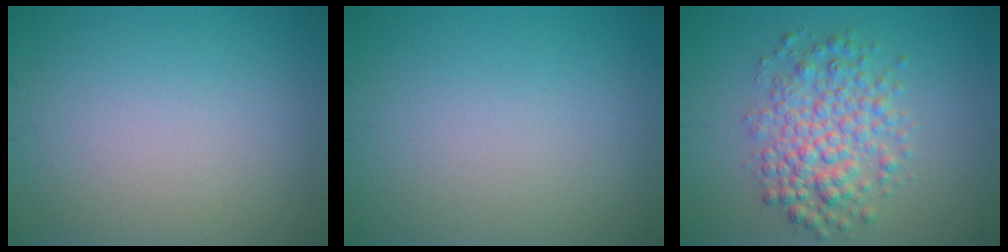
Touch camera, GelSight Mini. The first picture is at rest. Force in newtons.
{"total": 0.0}
{"total": 5.1, "press": 5.1, "slide": 0.1}